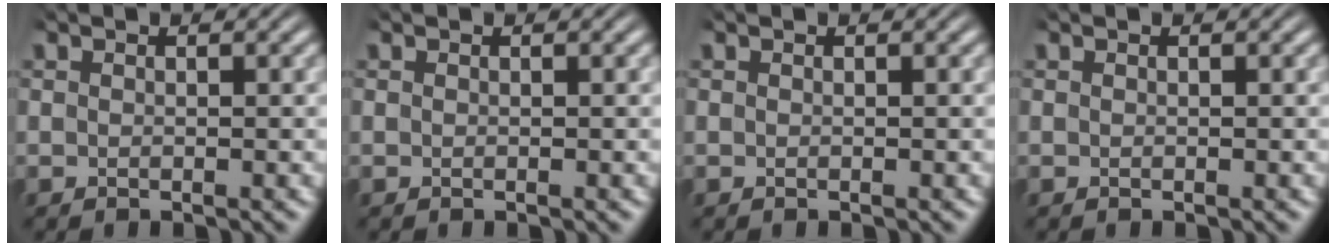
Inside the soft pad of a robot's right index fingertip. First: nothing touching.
{"total": 0.0}
{"total": 0.0}
{"total": 0.0}